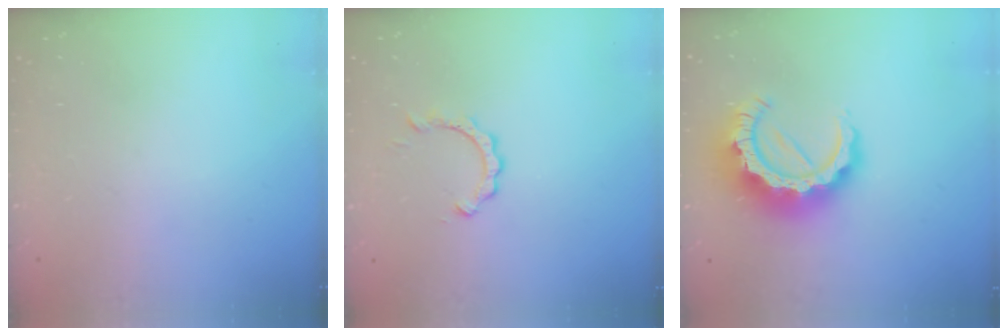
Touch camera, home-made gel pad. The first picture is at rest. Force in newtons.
{"total": 2.3, "press": 2.3, "slide": 0.2}
{"total": 14.2, "press": 14.2, "slide": 1.6}